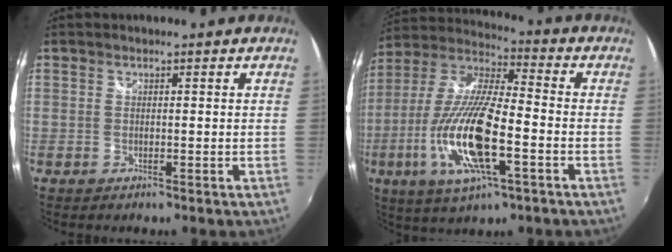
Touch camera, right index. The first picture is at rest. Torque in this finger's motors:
{"motor_torque": [2.14, 0.00, 1.05, 0.21]}